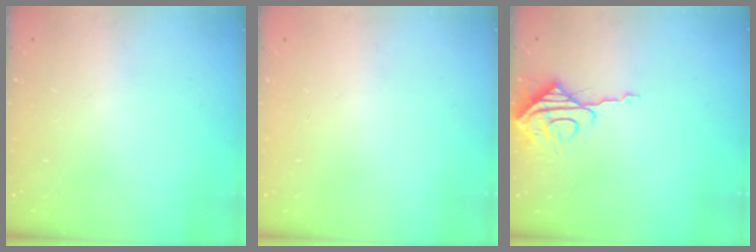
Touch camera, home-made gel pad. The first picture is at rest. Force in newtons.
{"total": 0.0}
{"total": 8.6, "press": 8.6, "slide": 0.7}